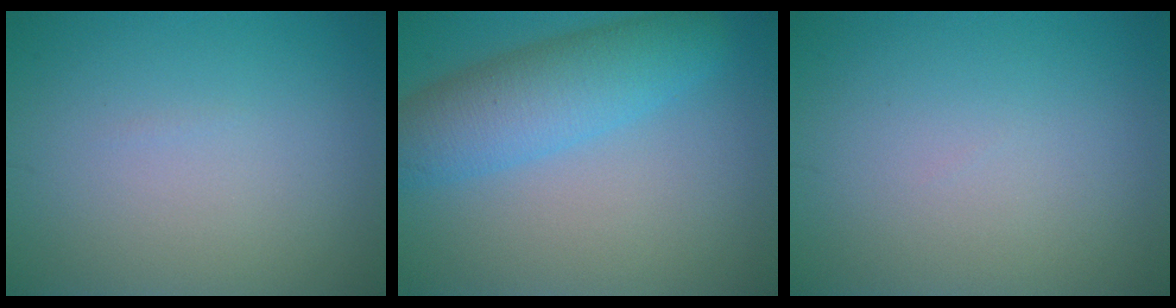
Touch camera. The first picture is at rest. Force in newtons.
{"total": 6.1, "press": 6.1, "slide": 0.1}
{"total": 0.0}